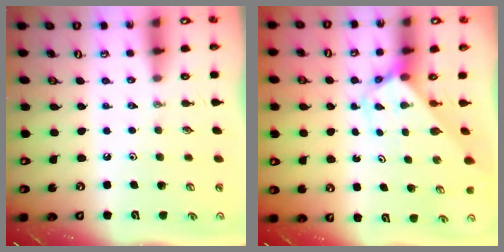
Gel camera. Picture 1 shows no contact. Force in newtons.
{"total": 2.7, "press": 2.7, "slide": 0.2}